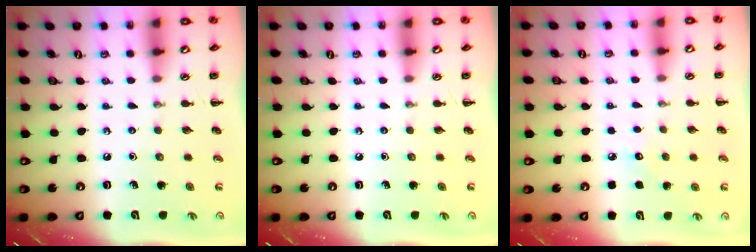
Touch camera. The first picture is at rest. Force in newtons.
{"total": 0.0}
{"total": 4.8, "press": 4.6, "slide": 1.2}